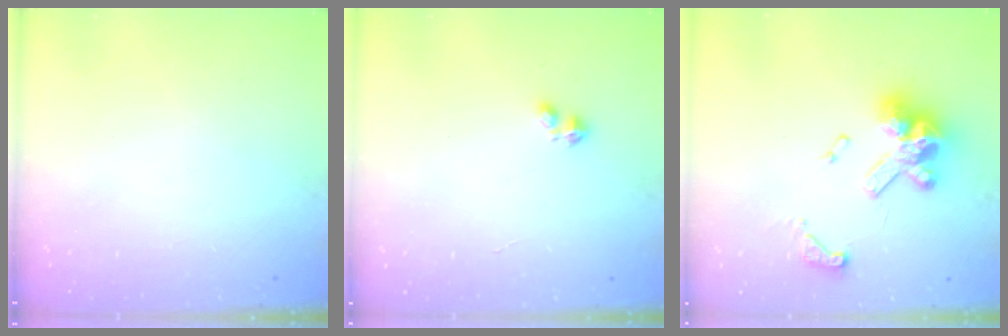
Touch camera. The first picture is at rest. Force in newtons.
{"total": 1.8, "press": 1.8, "slide": 0.4}
{"total": 14.5, "press": 14.5, "slide": 0.9}